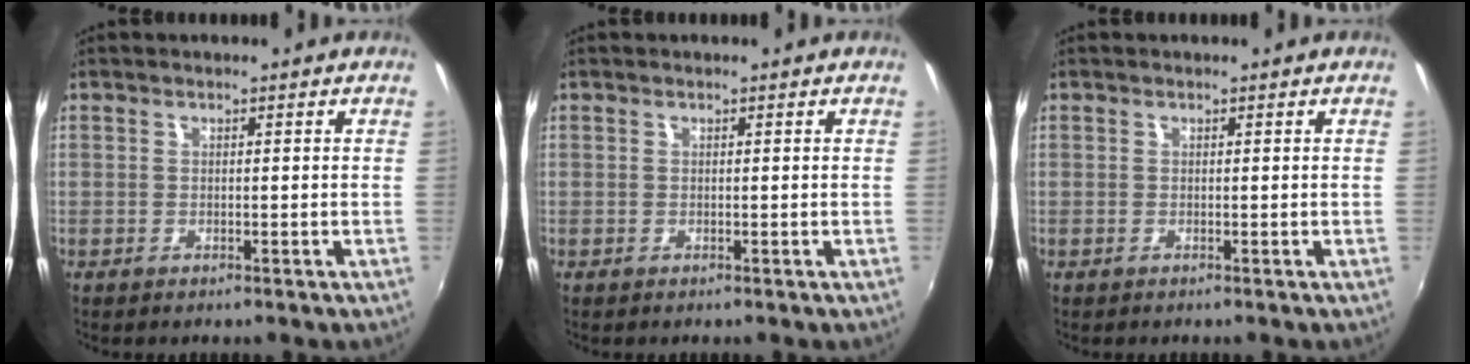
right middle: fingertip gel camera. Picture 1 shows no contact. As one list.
[{"total": 0.0}, {"total": 0.0}]